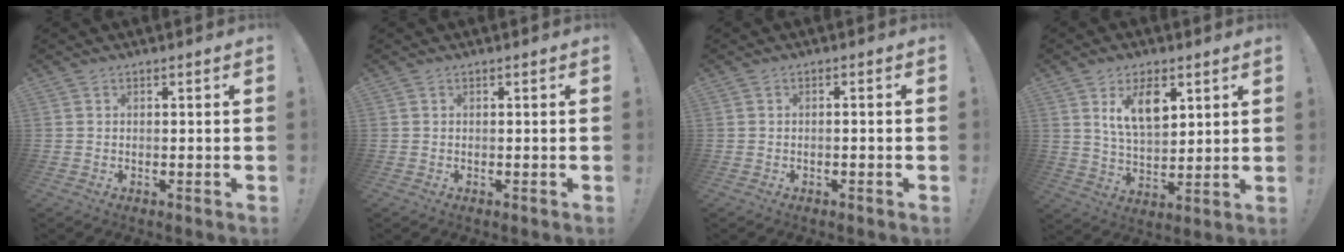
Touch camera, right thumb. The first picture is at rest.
{"total": 0.0}
{"total": 1.1, "force": [-0.9, 0.0, 0.6], "torque": [-0.012, 0.001, -0.015]}
{"total": 11.5, "force": [5.7, 6.5, 7.5], "torque": [-0.117, -0.018, 0.104]}